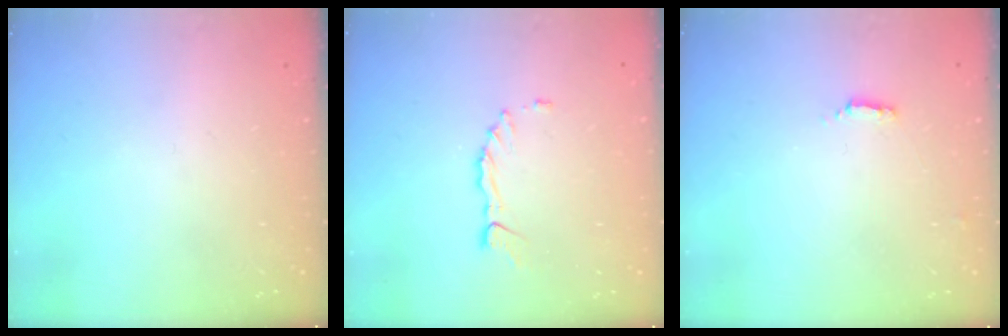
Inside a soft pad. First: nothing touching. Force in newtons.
{"total": 2.8, "press": 2.8, "slide": 0.4}
{"total": 1.3, "press": 1.3, "slide": 0.4}